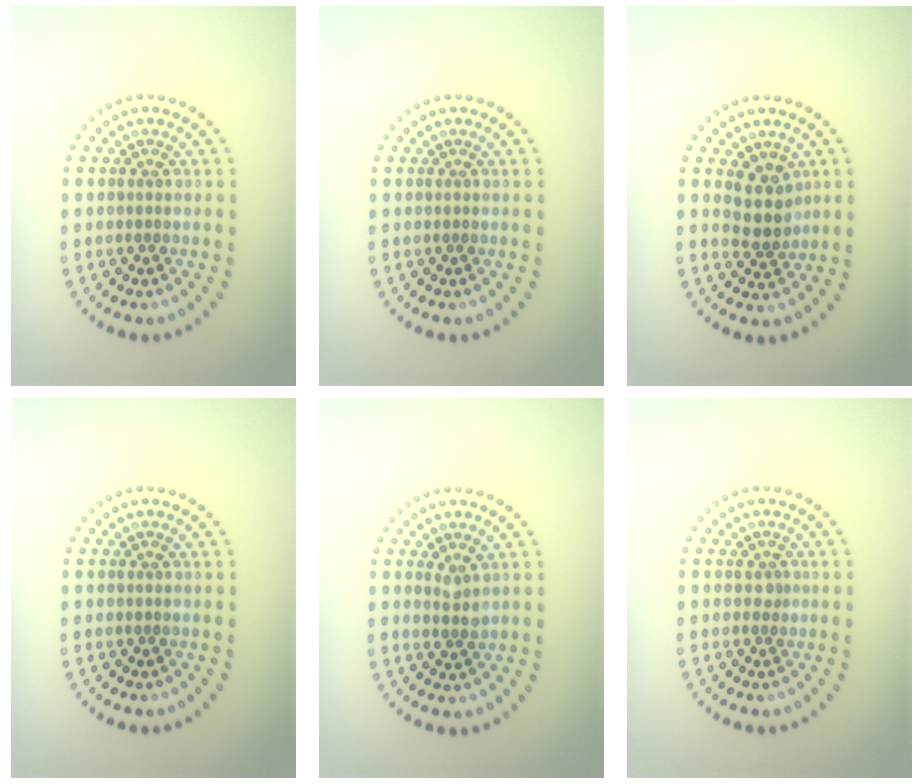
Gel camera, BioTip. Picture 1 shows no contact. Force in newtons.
{"total": 0.0}
{"total": 2.8, "press": 2.5, "slide": 1.4}
{"total": 0.0}
{"total": 1.0, "press": 0.9, "slide": 0.4}
{"total": 0.8, "press": 0.6, "slide": 0.5}